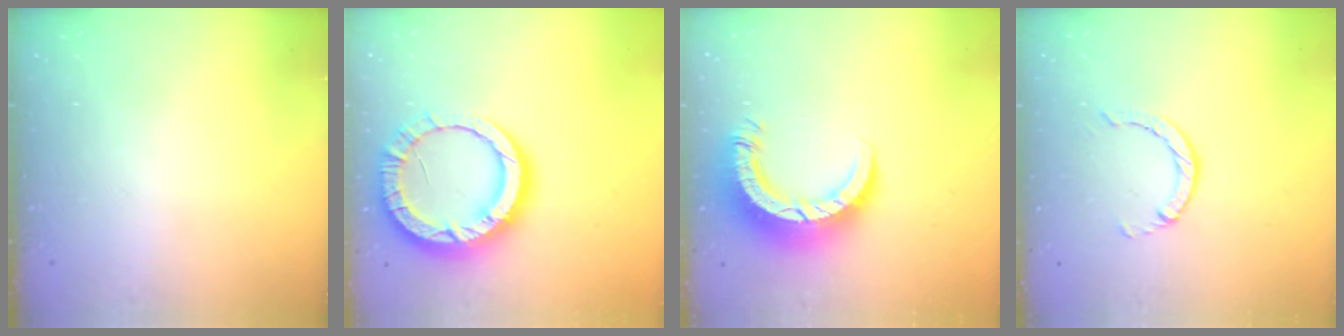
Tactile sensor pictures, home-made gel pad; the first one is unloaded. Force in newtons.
{"total": 17.0, "press": 16.9, "slide": 1.6}
{"total": 10.0, "press": 10.0, "slide": 1.1}
{"total": 1.4, "press": 1.4, "slide": 0.3}